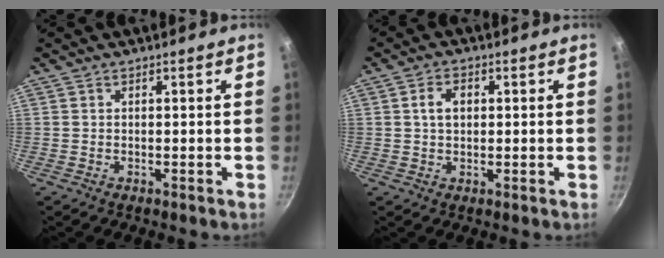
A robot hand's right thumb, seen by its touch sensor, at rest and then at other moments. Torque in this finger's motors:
{"motor_torque": [-0.40, 0.41, 0.57, 0.45, 0.01]}